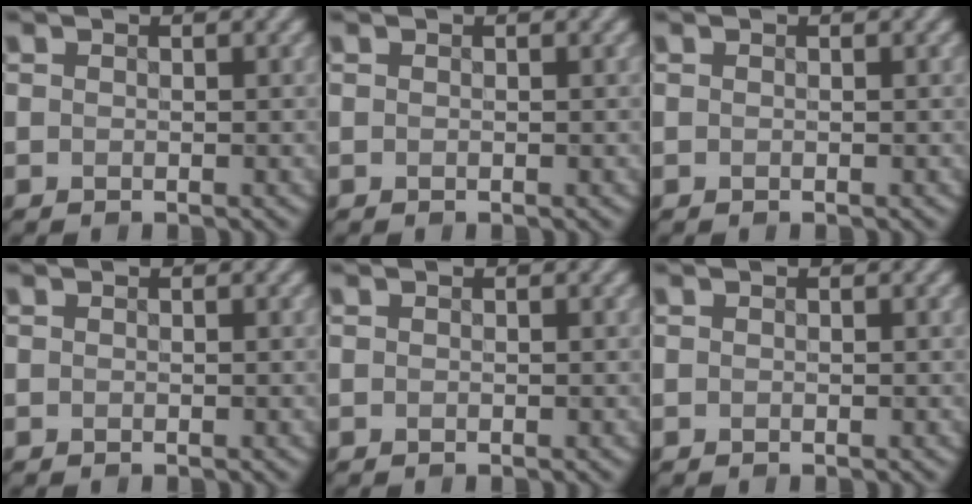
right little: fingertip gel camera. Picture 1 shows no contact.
{"total": 0.0}
{"total": 0.0}
{"total": 0.0}
{"total": 0.0}
{"total": 0.0}